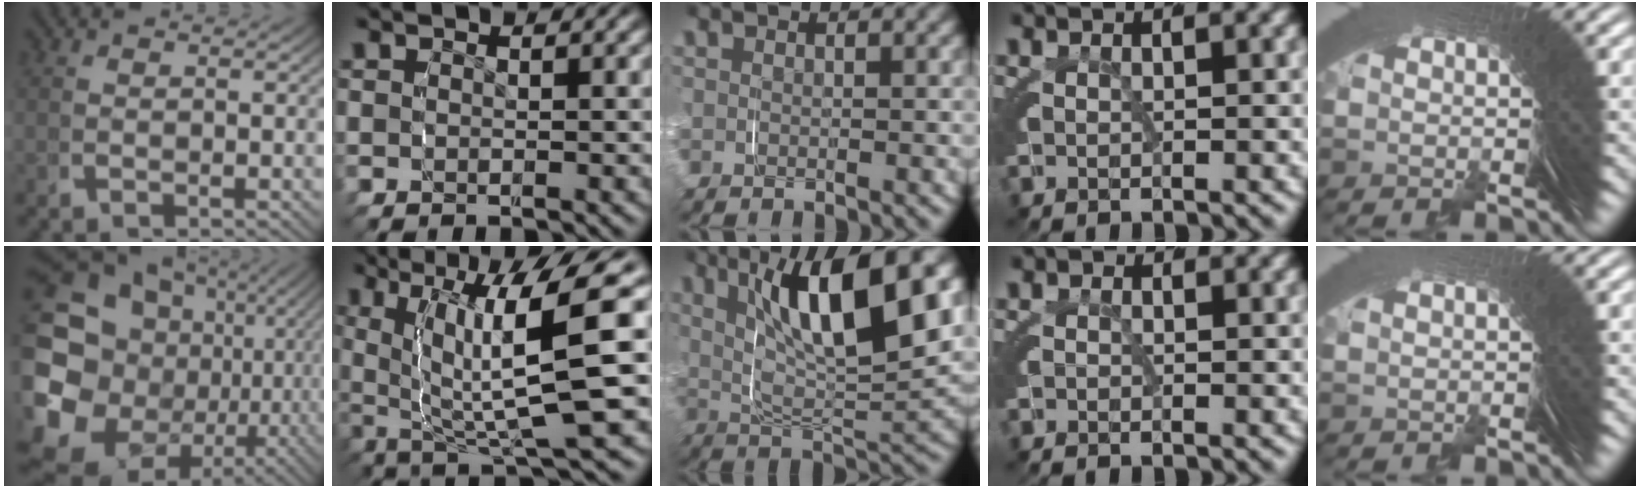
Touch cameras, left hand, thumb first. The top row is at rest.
{"thumb": {"total": 20.6, "force": [-2.6, 15.2, 13.7], "torque": [-0.274, -0.071, -0.015]}, "index": {"total": 11.9, "force": [-0.1, 4.7, 10.9], "torque": [-0.154, 0.004, 0.005]}, "middle": {"total": 11.6, "force": [3.7, 4.1, 10.2], "torque": [-0.169, 0.015, 0.059]}, "ring": {"total": 0.6, "force": [-0.5, 0.0, -0.1], "torque": [0.009, -0.004, -0.012]}, "little": {"total": 0.8, "force": [0.0, -0.7, -0.4], "torque": [0.009, 0.005, 0.002]}}